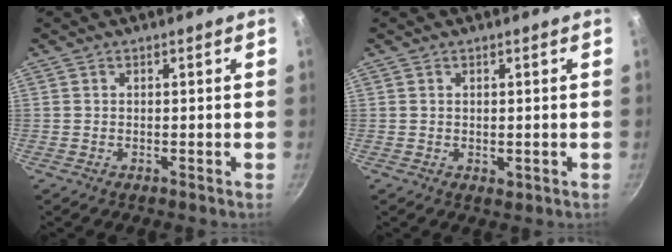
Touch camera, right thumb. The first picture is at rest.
{"total": 0.9, "force": [0.1, 0.6, 0.7], "torque": [-0.008, -0.004, 0.001]}